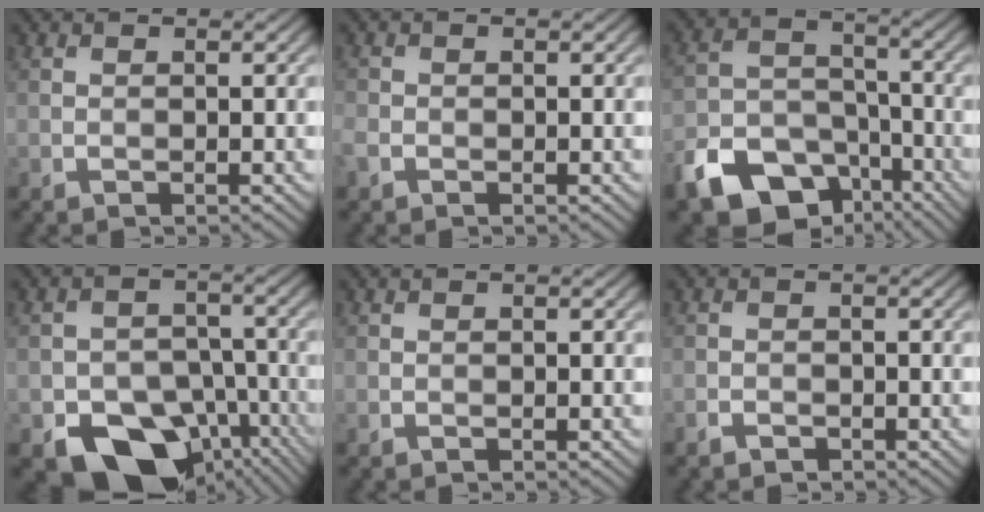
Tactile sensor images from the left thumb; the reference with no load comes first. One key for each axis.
{"total": 1.6, "fx": -0.9, "fy": 1.1, "fz": 0.6, "tx": -0.021, "ty": -0.003, "tz": -0.024}
{"total": 13.2, "fx": -8.2, "fy": 8.0, "fz": 6.5, "tx": -0.146, "ty": -0.023, "tz": -0.148}
{"total": 13.8, "fx": -8.7, "fy": 8.7, "fz": 6.3, "tx": -0.093, "ty": -0.024, "tz": -0.126}
{"total": 0.0}
{"total": 1.2, "fx": -0.9, "fy": 0.6, "fz": 0.4, "tx": -0.007, "ty": -0.001, "tz": -0.020}